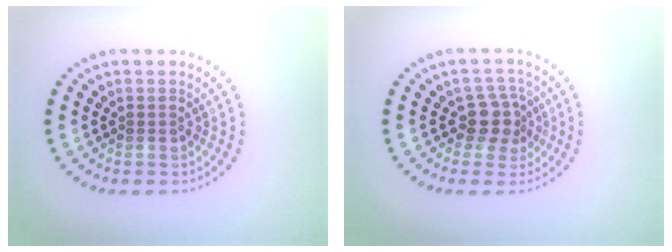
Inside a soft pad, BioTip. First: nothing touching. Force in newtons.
{"total": 2.8, "press": 2.2, "slide": 1.7}